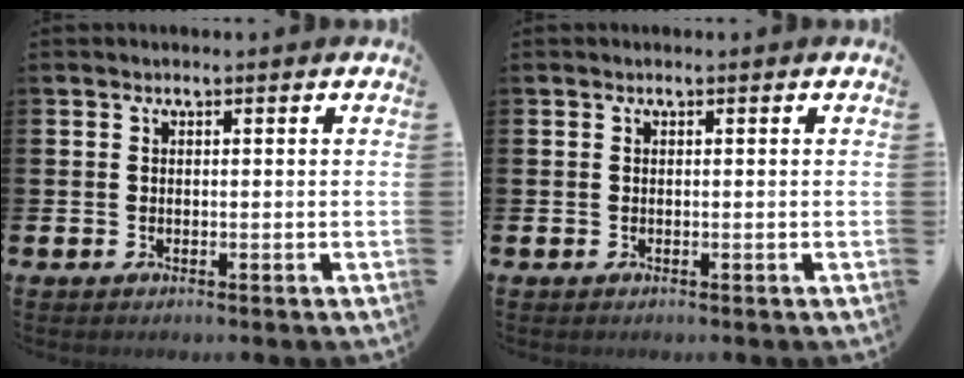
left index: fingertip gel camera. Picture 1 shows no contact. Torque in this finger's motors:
{"motor_torque": [0.00, 0.00, 0.00, -0.01]}